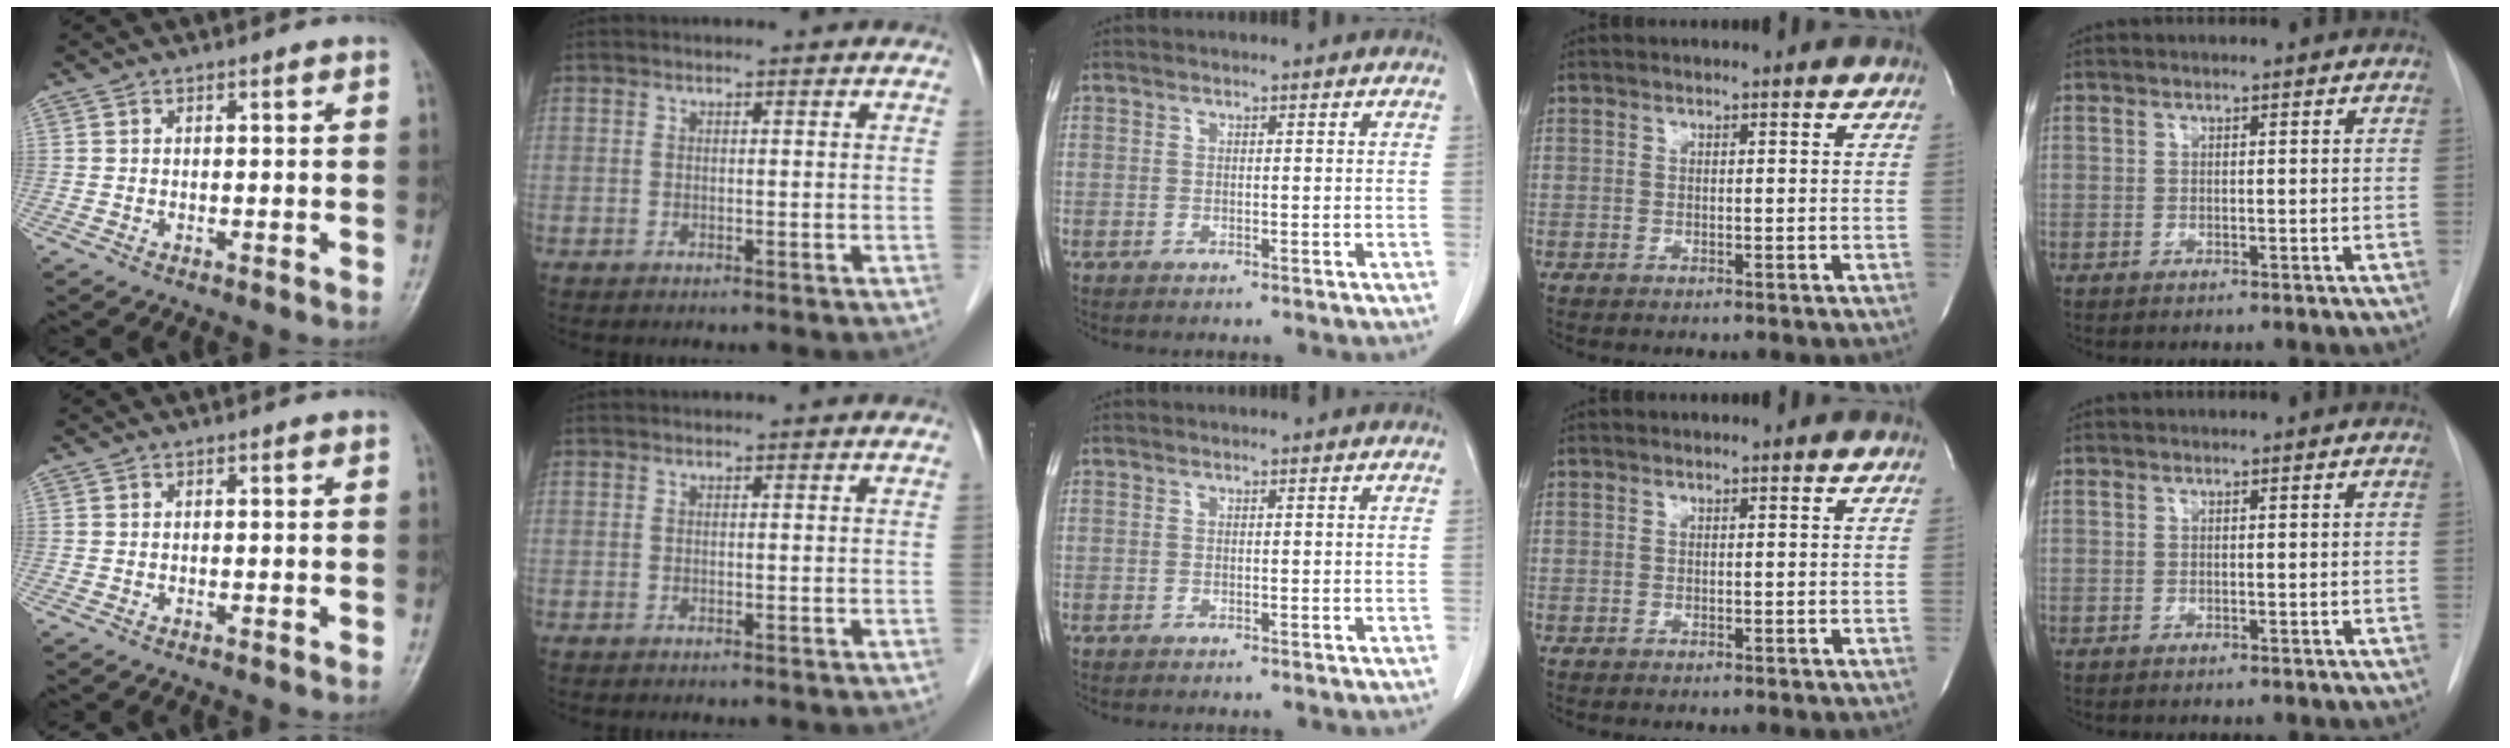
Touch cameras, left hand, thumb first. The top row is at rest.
{}